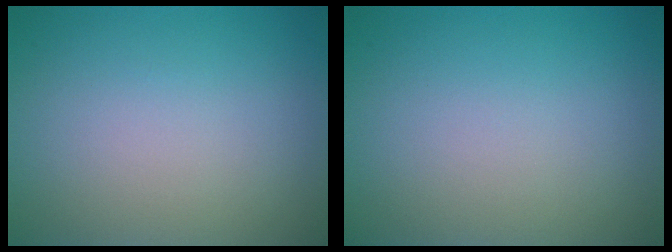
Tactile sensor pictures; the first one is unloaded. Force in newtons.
{"total": 0.0}